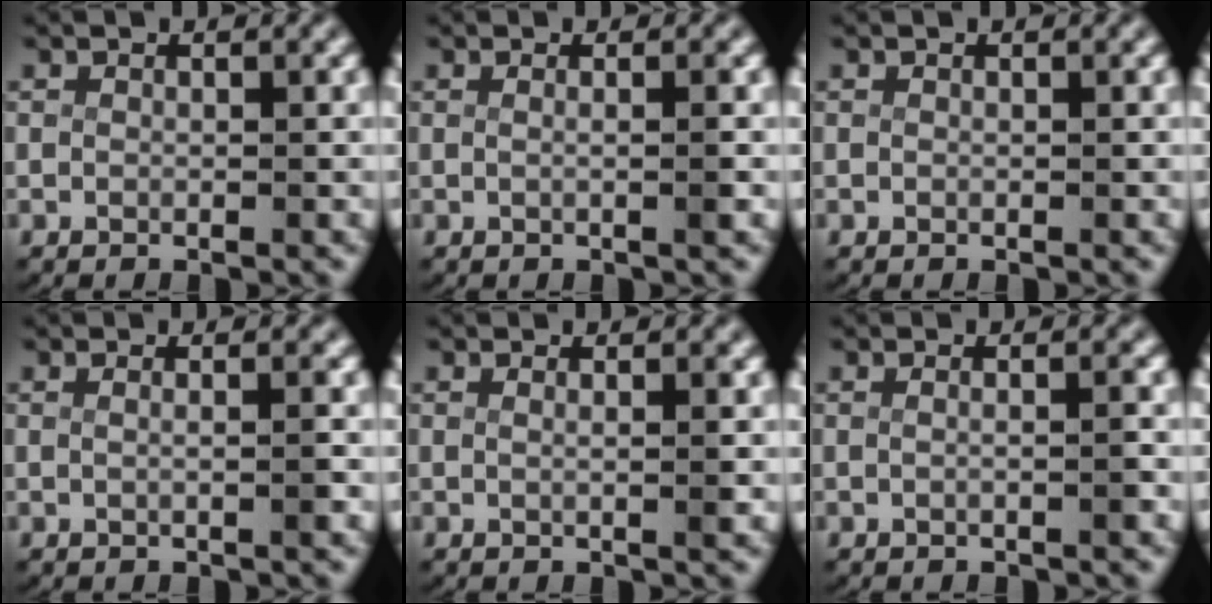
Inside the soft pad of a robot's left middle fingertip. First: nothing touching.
{"total": 1.3, "force": [-0.1, -0.3, 1.3], "torque": [-0.021, -0.001, -0.003]}
{"total": 0.0}
{"total": 1.4, "force": [-0.1, -0.2, 1.3], "torque": [-0.022, -0.001, -0.003]}
{"total": 1.3, "force": [0.2, -0.3, 1.2], "torque": [-0.020, -0.004, 0.004]}
{"total": 1.2, "force": [-0.4, -0.3, 1.1], "torque": [-0.020, -0.002, -0.006]}